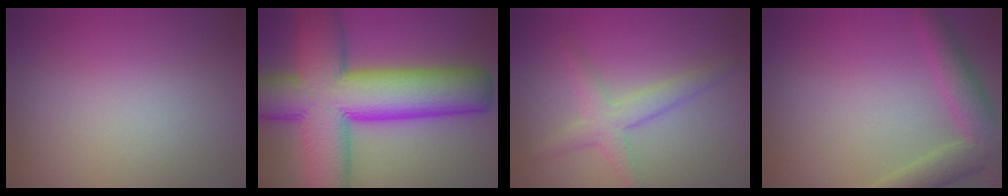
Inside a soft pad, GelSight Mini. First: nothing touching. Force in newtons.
{"total": 14.5, "press": 14.5, "slide": 0.4}
{"total": 2.6, "press": 2.6, "slide": 0.2}
{"total": 4.7, "press": 4.7, "slide": 0.4}